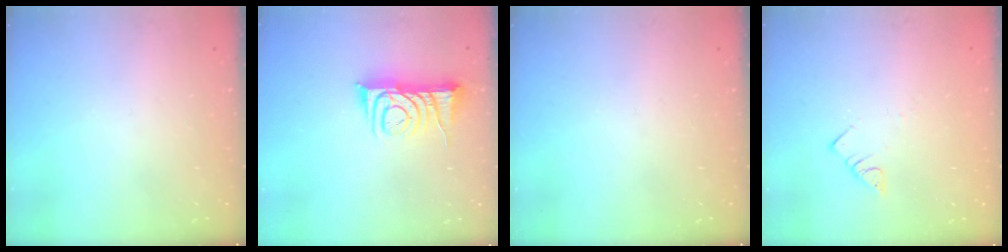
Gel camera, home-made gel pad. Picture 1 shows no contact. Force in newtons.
{"total": 8.4, "press": 8.3, "slide": 1.0}
{"total": 0.0}
{"total": 3.0, "press": 3.0, "slide": 0.1}